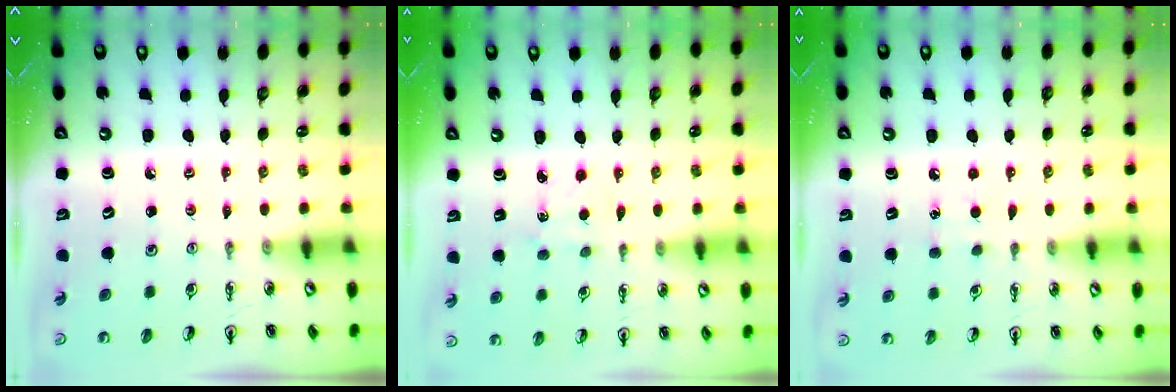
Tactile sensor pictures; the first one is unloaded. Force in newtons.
{"total": 3.5, "press": 3.5, "slide": 0.4}
{"total": 5.2, "press": 5.2, "slide": 0.5}